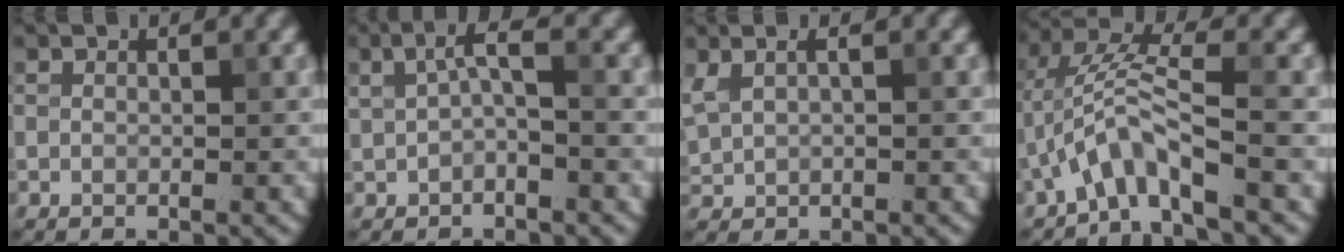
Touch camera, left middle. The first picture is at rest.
{"total": 2.7, "force": [0.4, 0.9, 2.5], "torque": [-0.049, 0.008, 0.003]}
{"total": 2.1, "force": [1.0, 1.0, 1.5], "torque": [-0.038, 0.002, 0.026]}
{"total": 4.6, "force": [-2.3, 0.8, 3.9], "torque": [-0.079, 0.018, -0.047]}